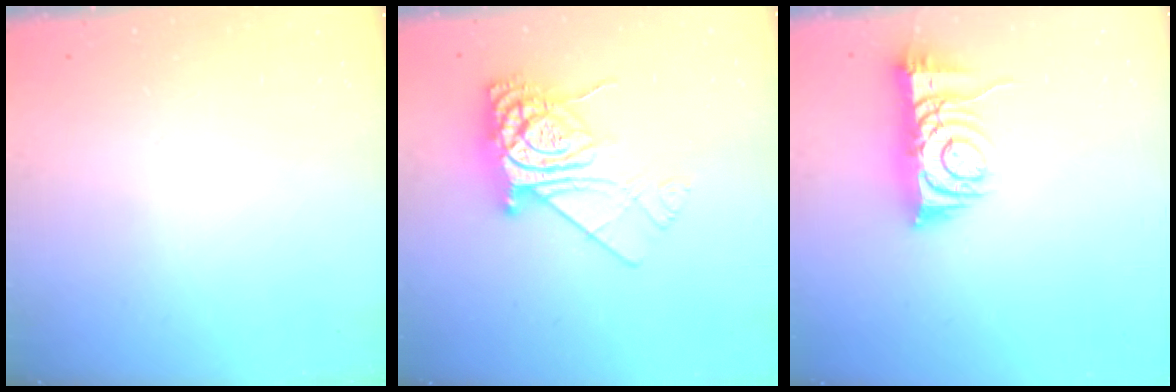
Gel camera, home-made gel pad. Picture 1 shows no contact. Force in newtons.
{"total": 12.3, "press": 12.3, "slide": 1.0}
{"total": 8.0, "press": 7.9, "slide": 1.3}